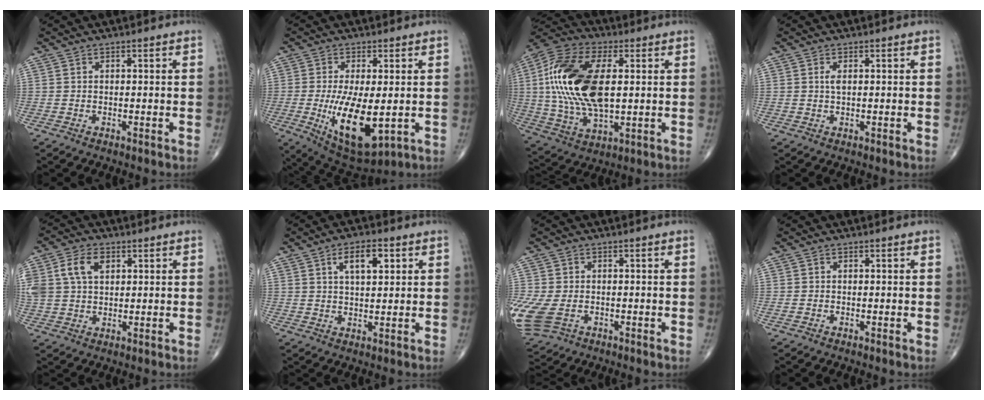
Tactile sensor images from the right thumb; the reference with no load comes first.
{"total": 14.0, "force": [-2.3, 5.8, 12.6], "torque": [-0.219, -0.026, -0.019]}
{"total": 22.4, "force": [2.8, 11.6, 19.0], "torque": [-0.389, -0.003, 0.046]}
{"total": 1.3, "force": [0.3, 0.5, 1.2], "torque": [-0.023, 0.002, 0.007]}
{"total": 9.6, "force": [3.2, 6.5, 6.3], "torque": [-0.132, 0.005, 0.065]}
{"total": 6.7, "force": [2.7, 3.0, 5.4], "torque": [-0.074, -0.007, 0.044]}
{"total": 12.0, "force": [-3.3, 8.6, 7.7], "torque": [-0.219, -0.009, -0.050]}
{"total": 0.7, "force": [-0.2, 0.4, 0.5], "torque": [-0.012, -0.001, -0.004]}